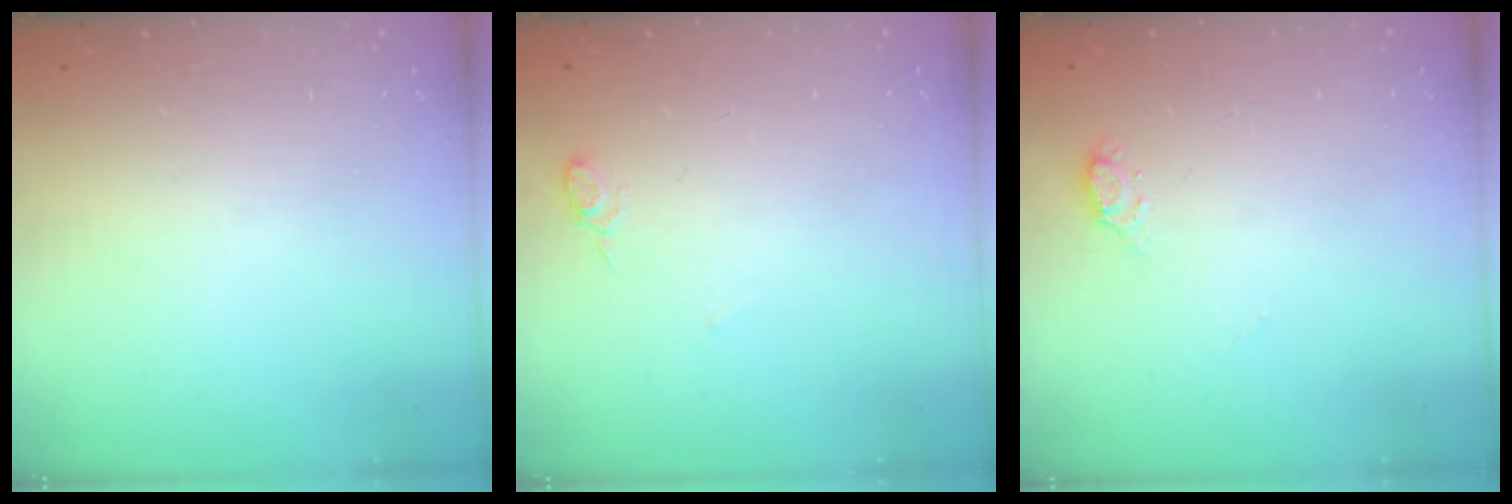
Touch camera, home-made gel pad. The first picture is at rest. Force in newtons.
{"total": 5.6, "press": 5.5, "slide": 1.4}
{"total": 4.5, "press": 4.5, "slide": 0.5}